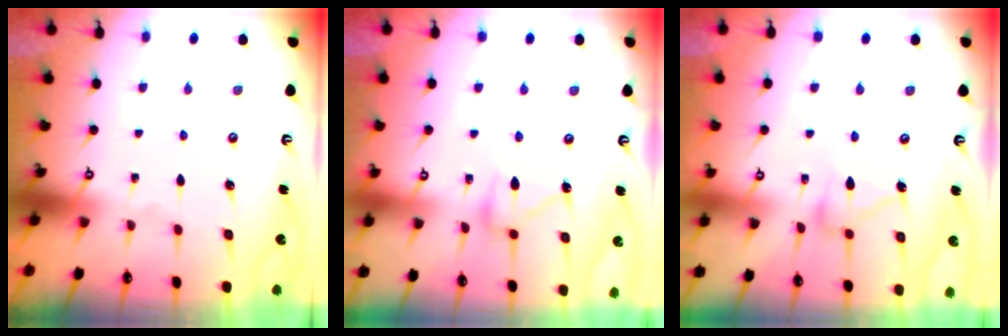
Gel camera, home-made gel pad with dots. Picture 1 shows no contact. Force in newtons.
{"total": 12.0, "press": 11.9, "slide": 0.6}
{"total": 10.8, "press": 10.8, "slide": 0.6}